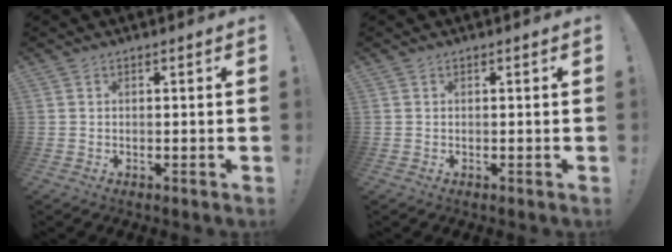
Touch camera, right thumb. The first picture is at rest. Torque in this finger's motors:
{"motor_torque": [0.00, 0.00, 0.00, 0.00, 0.00]}